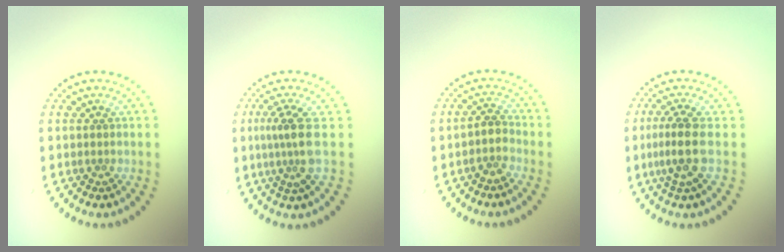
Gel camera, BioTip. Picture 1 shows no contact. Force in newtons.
{"total": 3.2, "press": 2.4, "slide": 2.0}
{"total": 2.0, "press": 1.6, "slide": 1.2}
{"total": 3.3, "press": 2.9, "slide": 1.7}